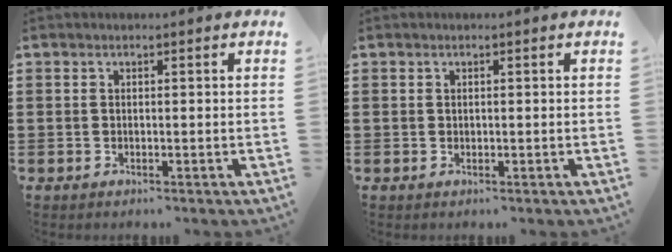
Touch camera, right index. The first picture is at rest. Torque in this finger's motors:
{"motor_torque": [0.70, 0.65, 0.00, 0.00]}